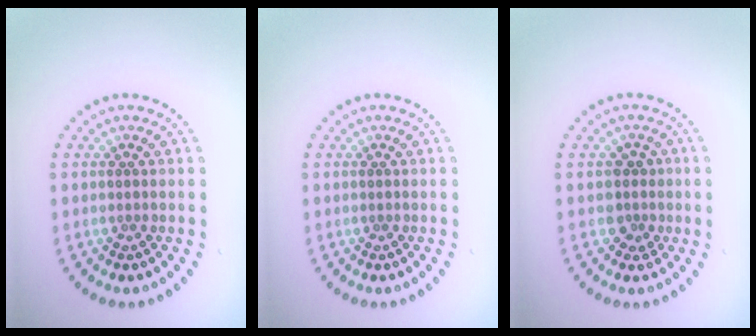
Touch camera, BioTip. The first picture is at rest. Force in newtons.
{"total": 0.0}
{"total": 1.9, "press": 1.6, "slide": 1.0}